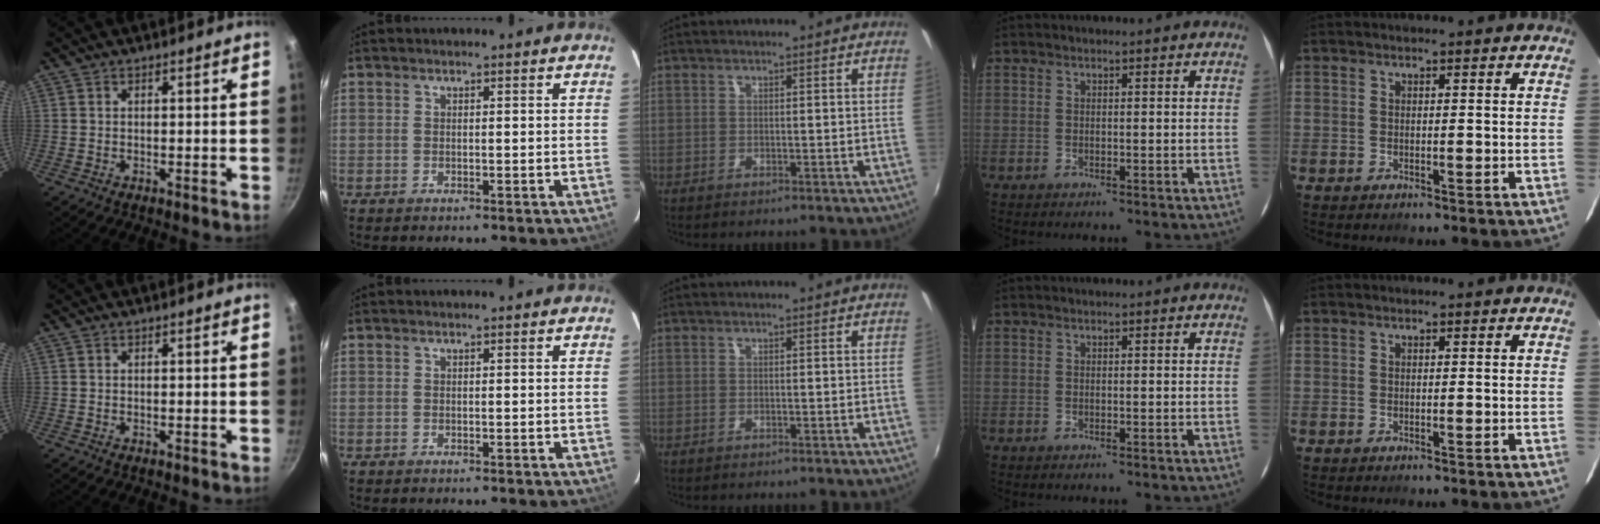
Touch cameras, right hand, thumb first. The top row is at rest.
{}